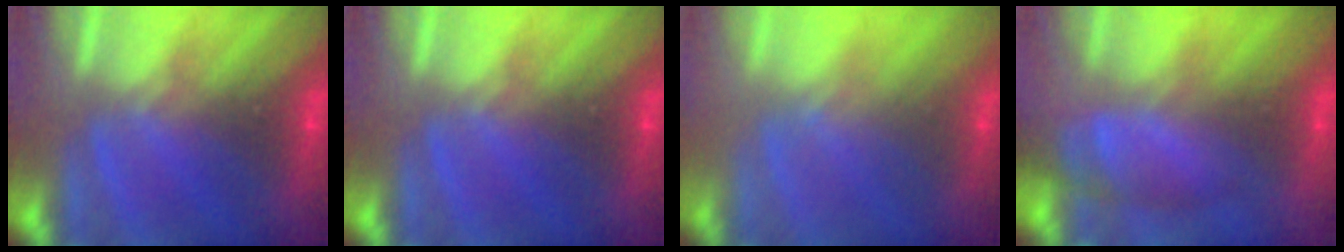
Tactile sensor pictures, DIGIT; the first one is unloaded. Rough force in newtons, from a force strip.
{"total": 0.0}
{"total": 2.2}
{"total": 5.3}